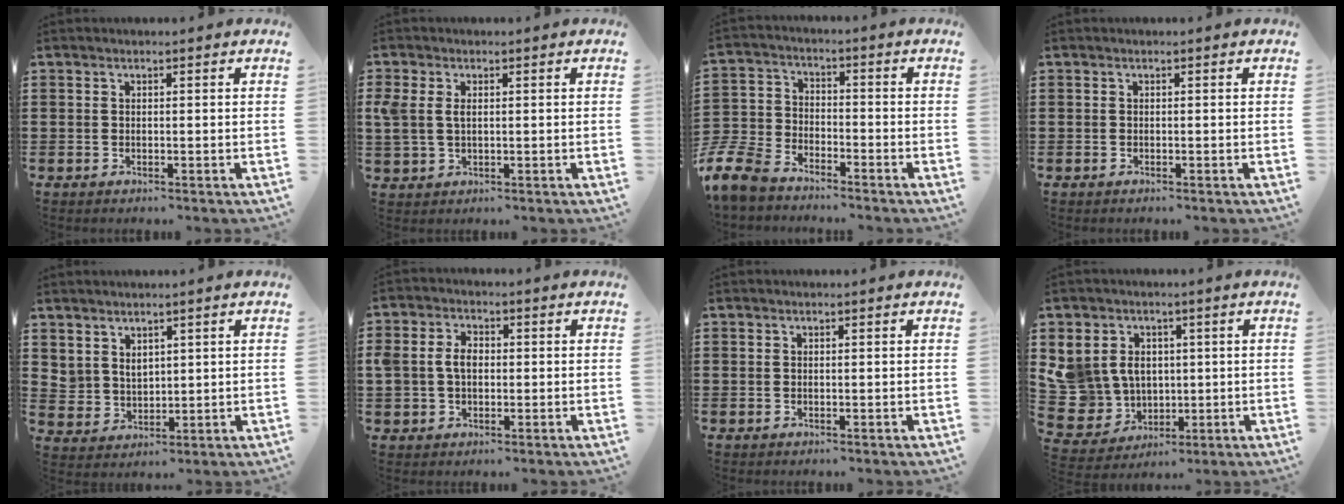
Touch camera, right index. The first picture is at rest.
{"total": 3.0, "force": [0.6, 1.8, 2.2], "torque": [-0.063, 0.004, 0.006]}
{"total": 8.1, "force": [-7.3, 2.6, 2.3], "torque": [-0.077, 0.009, -0.152]}
{"total": 0.0}
{"total": 3.6, "force": [3.0, 1.9, 0.1], "torque": [-0.014, -0.001, 0.059]}
{"total": 3.9, "force": [0.0, 2.9, 2.7], "torque": [-0.073, 0.006, -0.007]}
{"total": 0.0}
{"total": 8.4, "force": [1.5, 7.9, 2.4], "torque": [-0.114, -0.007, 0.031]}